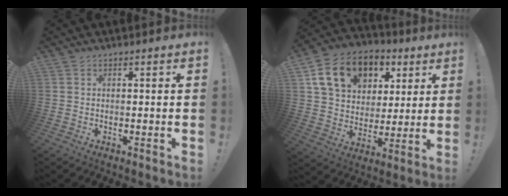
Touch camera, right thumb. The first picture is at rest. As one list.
[{"total": 17.3, "force": [8.0, 12.7, 8.6], "torque": [-0.135, -0.023, 0.159]}]